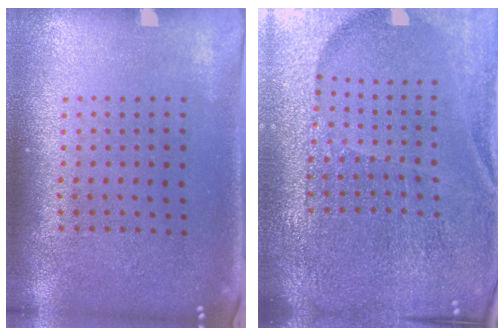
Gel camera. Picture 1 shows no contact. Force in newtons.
{"total": 5.6, "press": 5.0, "slide": 2.4}